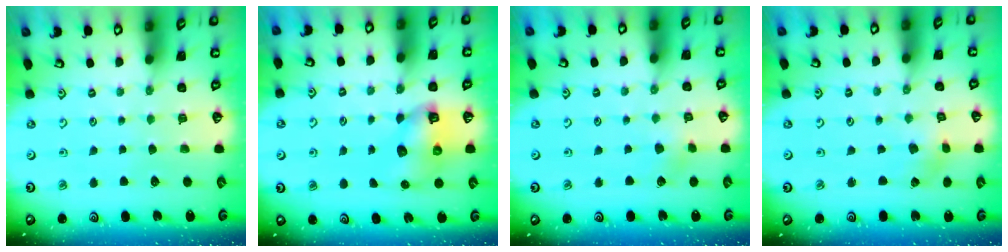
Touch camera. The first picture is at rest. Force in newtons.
{"total": 8.1, "press": 8.1, "slide": 0.9}
{"total": 2.9, "press": 2.8, "slide": 0.2}
{"total": 1.4, "press": 1.4, "slide": 0.2}